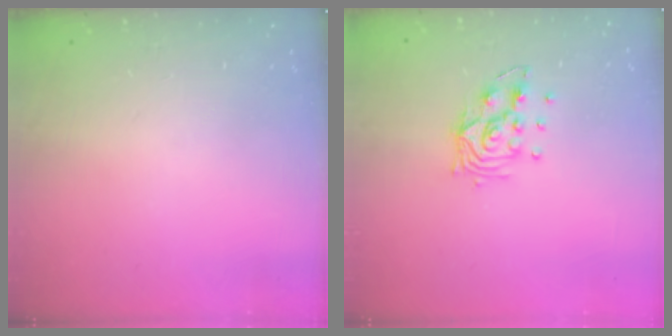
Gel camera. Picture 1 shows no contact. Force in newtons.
{"total": 8.9, "press": 8.9, "slide": 0.7}